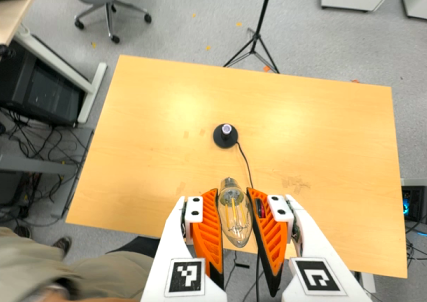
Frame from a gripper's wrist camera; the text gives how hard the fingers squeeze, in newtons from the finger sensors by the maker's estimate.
{"total": 20.7, "left": 22.7, "right": 18.8}